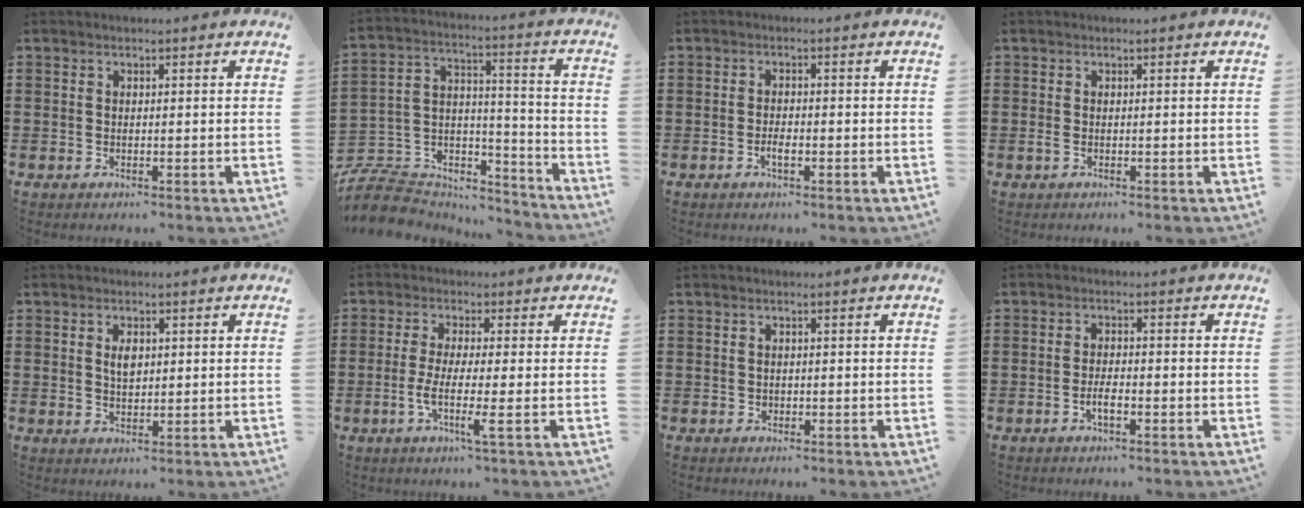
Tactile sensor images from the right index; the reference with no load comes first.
{"total": 7.7, "force": [-6.6, 3.6, 1.4], "torque": [-0.044, 0.002, -0.130]}
{"total": 2.0, "force": [-0.9, 0.6, 1.7], "torque": [-0.032, 0.001, -0.017]}
{"total": 0.5, "force": [-0.2, 0.2, 0.5], "torque": [-0.012, -0.003, -0.002]}
{"total": 2.6, "force": [0.7, 1.4, 2.1], "torque": [-0.038, 0.003, 0.009]}
{"total": 5.2, "force": [-1.5, 0.1, 5.0], "torque": [-0.104, -0.017, -0.031]}
{"total": 0.5, "force": [0.0, 0.5, 0.1], "torque": [-0.004, 0.003, 0.000]}
{"total": 2.5, "force": [-1.2, 0.6, 2.1], "torque": [-0.037, 0.002, -0.021]}